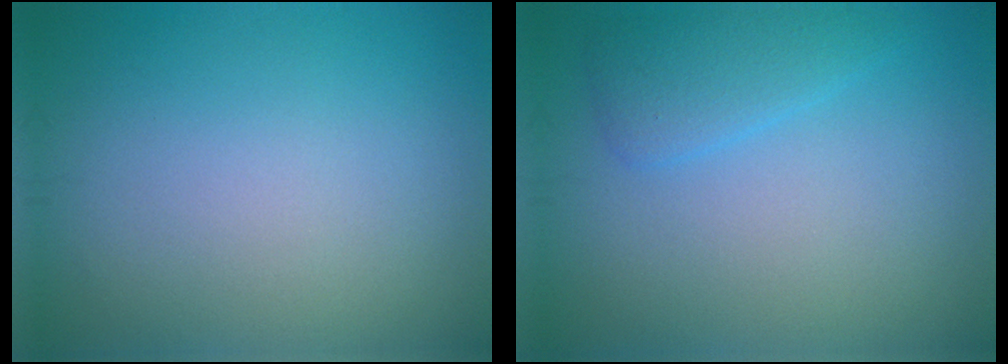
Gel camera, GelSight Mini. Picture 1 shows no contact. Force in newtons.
{"total": 2.4, "press": 2.4, "slide": 0.2}